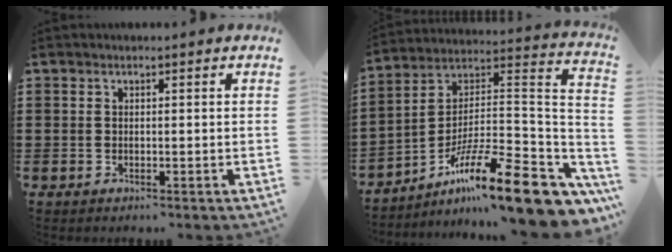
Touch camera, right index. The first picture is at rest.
{"total": 17.5, "force": [-11.1, 2.9, 13.2], "torque": [-0.222, 0.024, -0.193]}